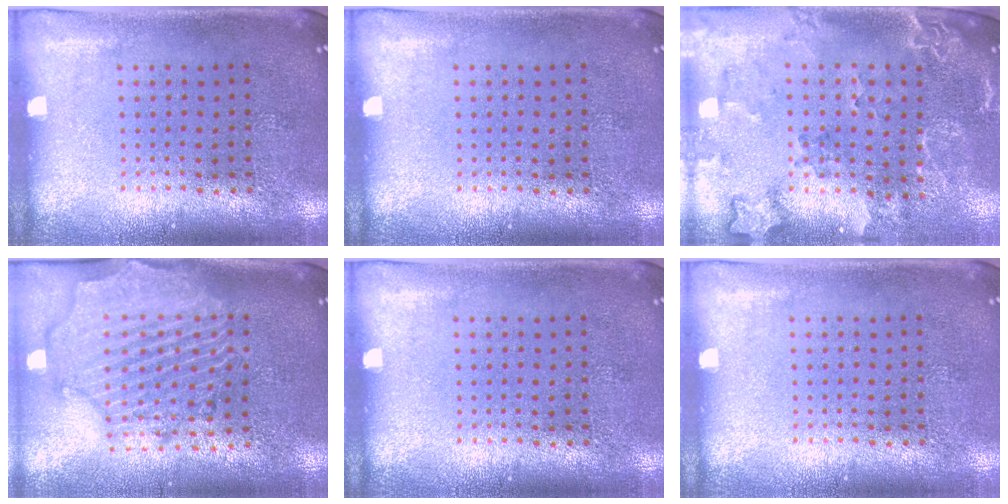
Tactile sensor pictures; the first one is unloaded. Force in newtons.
{"total": 0.0}
{"total": 2.1, "press": 2.0, "slide": 0.8}
{"total": 2.8, "press": 2.5, "slide": 1.3}
{"total": 0.0}
{"total": 0.0}